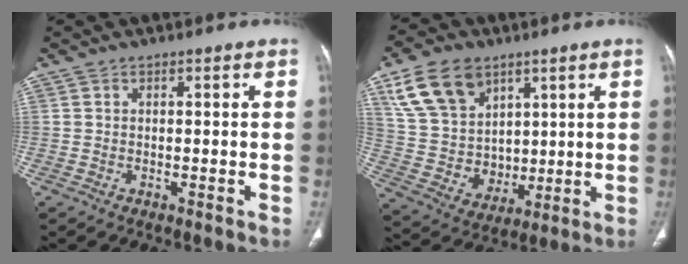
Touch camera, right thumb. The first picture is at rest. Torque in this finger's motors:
{"motor_torque": [-1.33, 1.54, 0.35, -0.15, 0.11]}